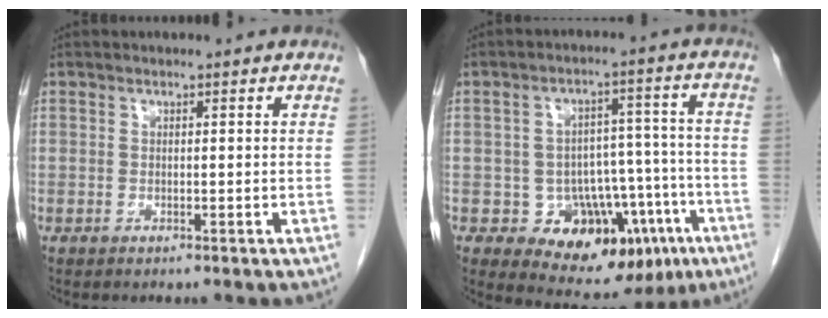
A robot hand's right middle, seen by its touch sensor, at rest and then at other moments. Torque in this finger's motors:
{"motor_torque": [0.51, -1.03, 0.09, 0.02]}